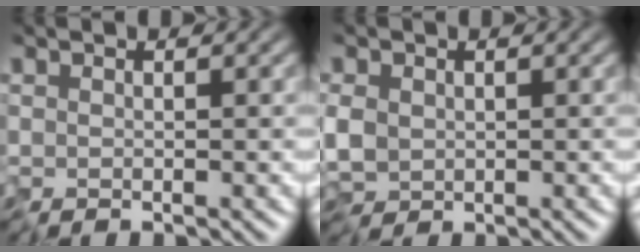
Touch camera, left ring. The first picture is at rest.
{"total": 2.7, "force": [0.0, 2.2, 1.5], "torque": [-0.044, -0.002, -0.002]}